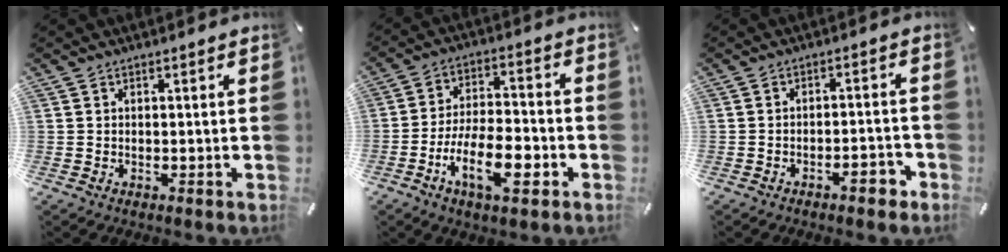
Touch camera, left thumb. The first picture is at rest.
{"total": 13.8, "force": [-6.2, 5.9, 10.9], "torque": [-0.214, 0.016, -0.112]}
{"total": 5.1, "force": [-3.1, 1.9, 3.5], "torque": [-0.052, 0.019, -0.055]}